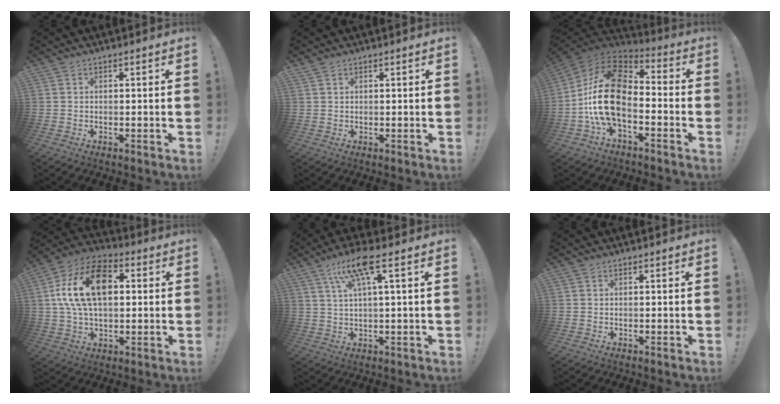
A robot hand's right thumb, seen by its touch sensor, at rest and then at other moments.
{"total": 1.5, "force": [1.1, 1.0, 0.1], "torque": [-0.001, -0.006, 0.021]}
{"total": 20.4, "force": [-3.4, 12.2, 16.0], "torque": [-0.315, 0.031, -0.048]}
{"total": 18.3, "force": [3.7, 11.5, 13.8], "torque": [-0.248, 0.004, 0.063]}
{"total": 10.3, "force": [4.5, 1.6, 9.1], "torque": [-0.164, -0.007, 0.074]}
{"total": 0.0}